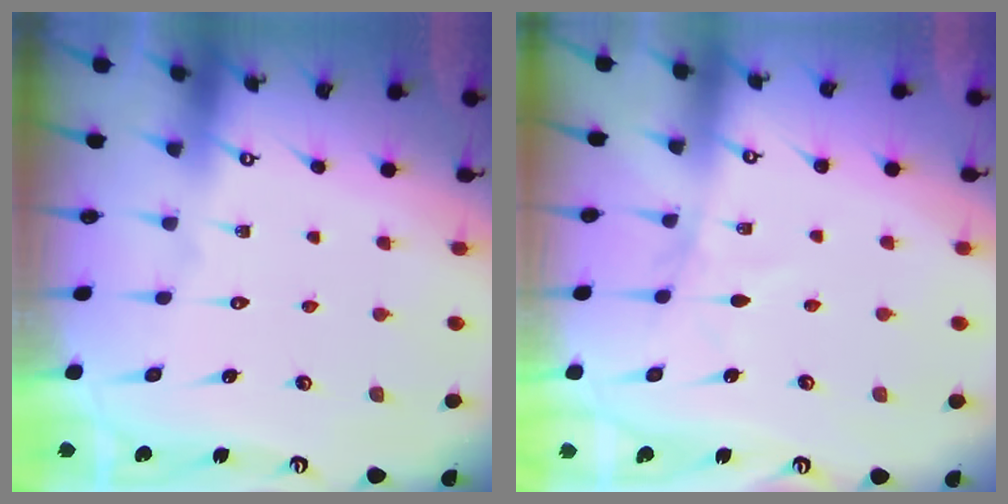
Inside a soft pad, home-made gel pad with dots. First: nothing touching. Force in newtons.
{"total": 2.6, "press": 2.6, "slide": 0.3}